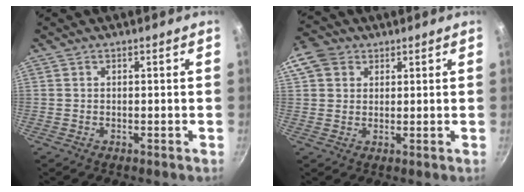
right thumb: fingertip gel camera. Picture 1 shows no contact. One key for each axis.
{"total": 6.5, "fx": 2.7, "fy": 5.2, "fz": 2.7, "tx": -0.032, "ty": 0.003, "tz": 0.040}